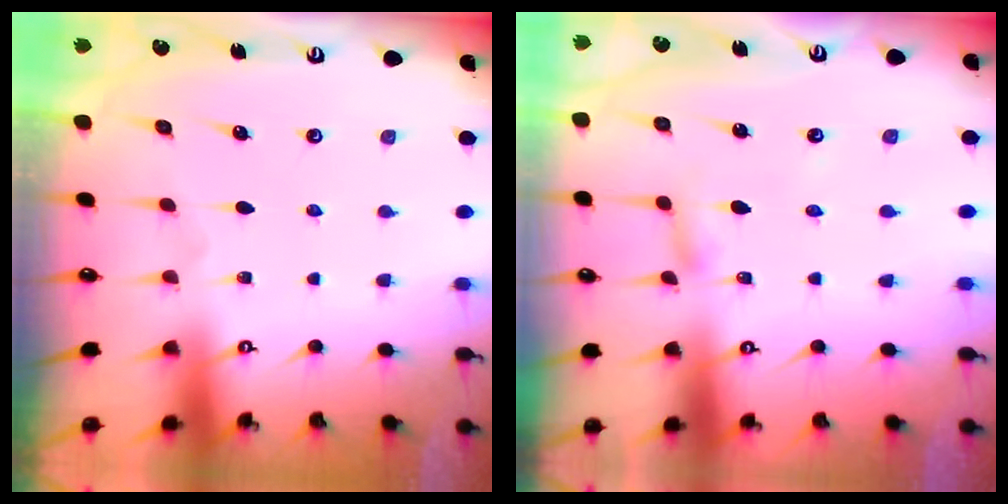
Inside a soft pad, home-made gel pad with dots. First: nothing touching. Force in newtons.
{"total": 3.0, "press": 3.0, "slide": 0.2}